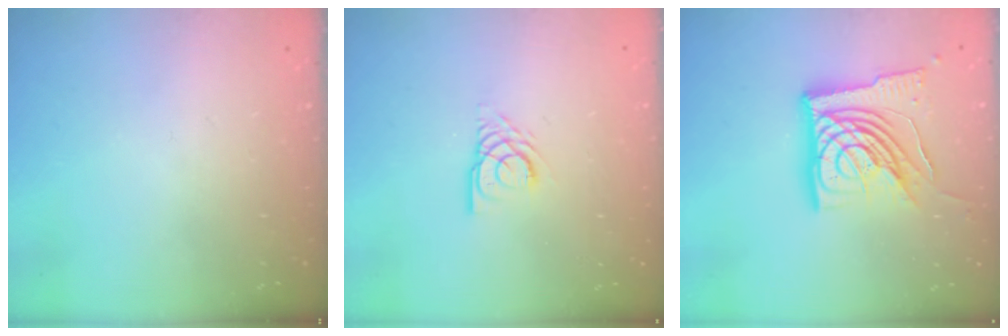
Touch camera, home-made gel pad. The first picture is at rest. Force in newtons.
{"total": 4.5, "press": 4.4, "slide": 0.4}
{"total": 18.0, "press": 17.9, "slide": 1.8}